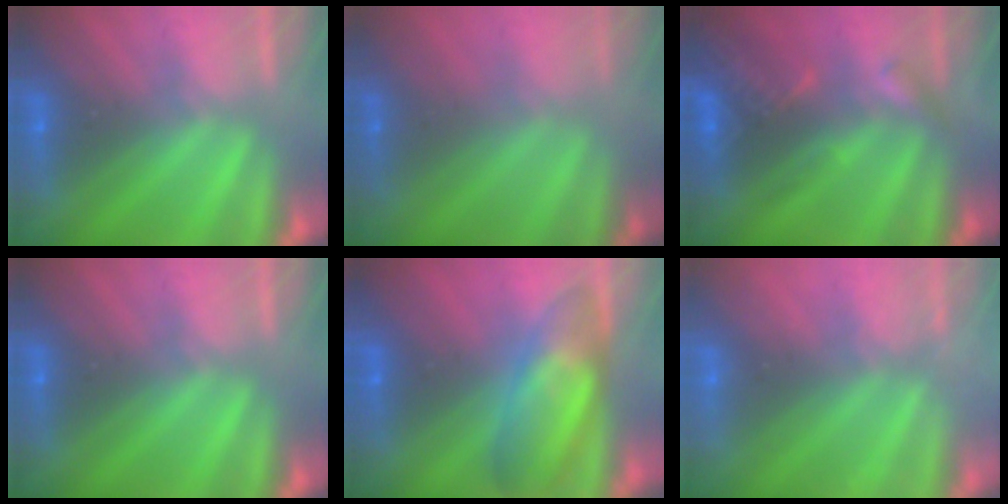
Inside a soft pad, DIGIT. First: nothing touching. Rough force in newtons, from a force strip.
{"total": 1.8}
{"total": 2.7}
{"total": 0.0}
{"total": 7.9}
{"total": 2.7}